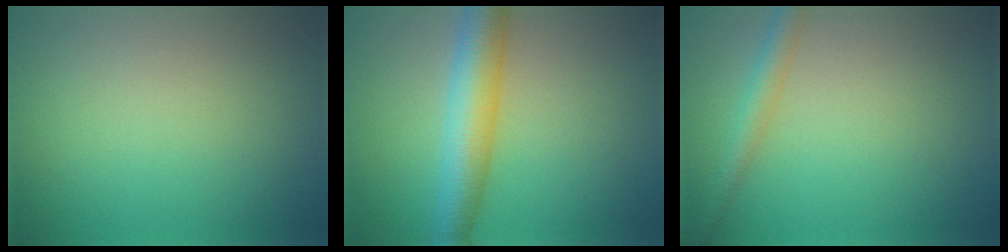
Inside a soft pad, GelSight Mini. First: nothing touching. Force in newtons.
{"total": 6.0, "press": 6.0, "slide": 0.2}
{"total": 2.4, "press": 2.4, "slide": 0.1}